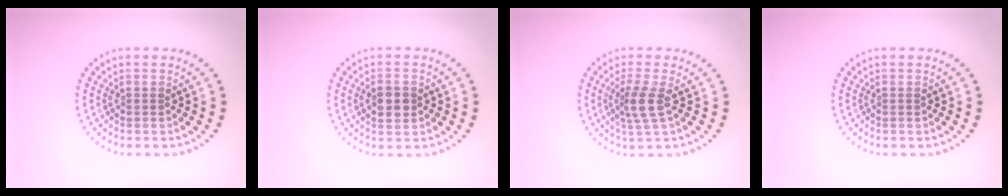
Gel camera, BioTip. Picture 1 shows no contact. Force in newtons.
{"total": 2.9, "press": 2.9, "slide": 0.1}
{"total": 2.6, "press": 2.1, "slide": 1.6}
{"total": 0.0}